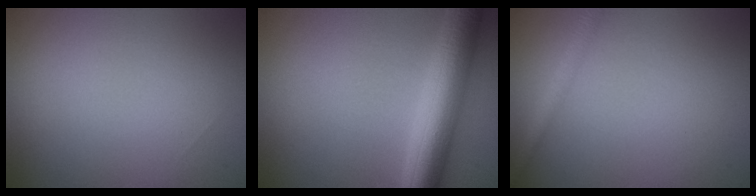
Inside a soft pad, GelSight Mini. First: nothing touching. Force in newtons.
{"total": 6.7, "press": 6.7, "slide": 0.0}
{"total": 1.7, "press": 1.7, "slide": 0.1}